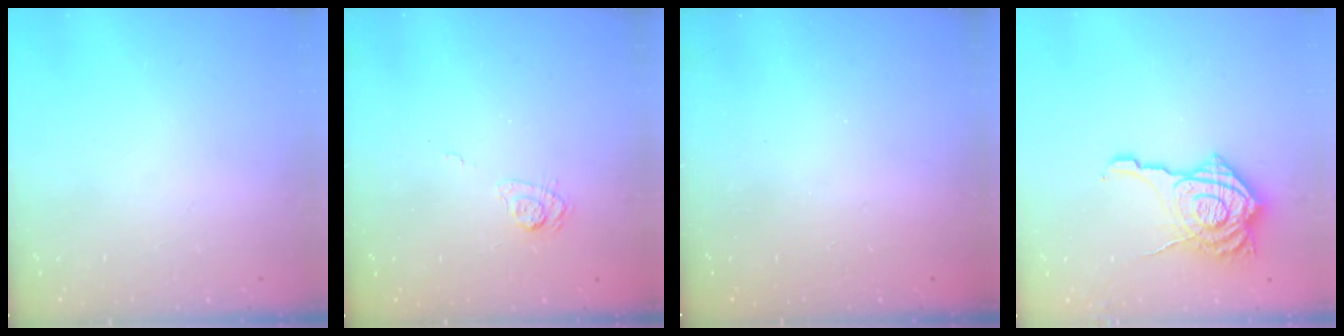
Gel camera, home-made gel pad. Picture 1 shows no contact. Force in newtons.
{"total": 4.9, "press": 4.7, "slide": 1.6}
{"total": 2.4, "press": 2.3, "slide": 0.8}
{"total": 15.7, "press": 15.6, "slide": 1.6}